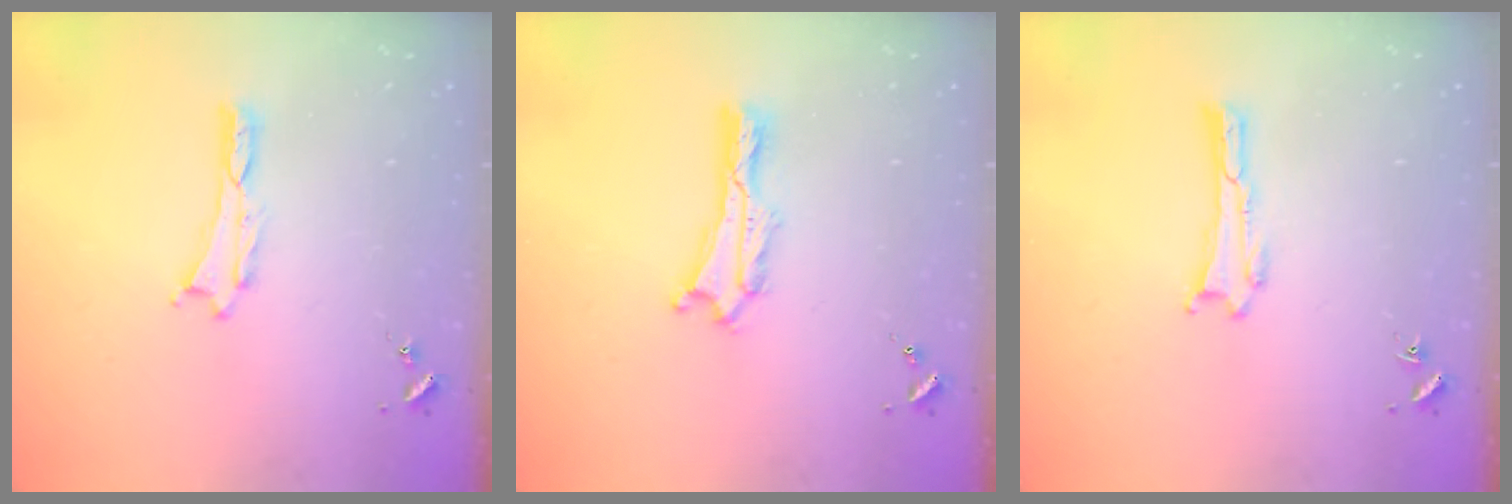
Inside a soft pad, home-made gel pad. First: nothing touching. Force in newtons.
{"total": 1.3, "press": 1.3, "slide": 0.2}
{"total": 0.0}